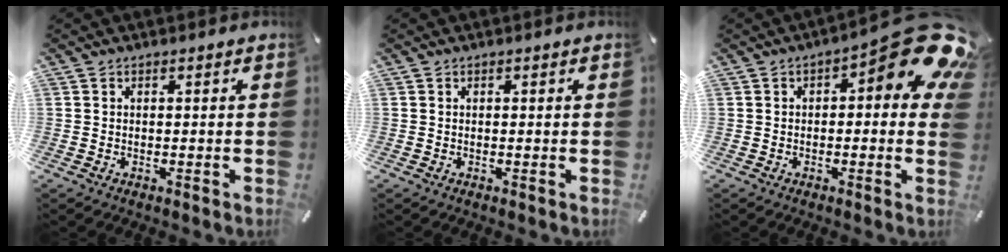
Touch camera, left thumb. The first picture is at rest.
{"total": 0.0}
{"total": 15.2, "force": [6.5, 5.7, 12.4], "torque": [-0.149, -0.060, 0.108]}